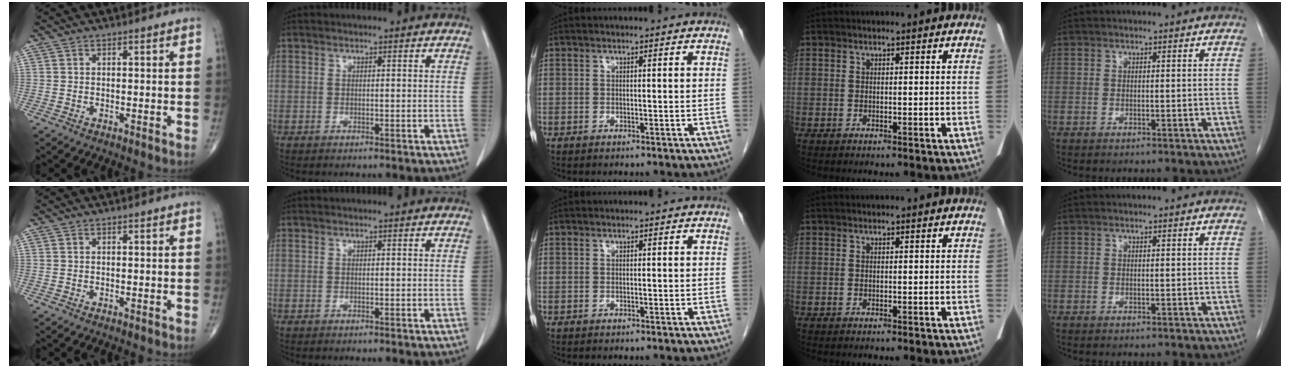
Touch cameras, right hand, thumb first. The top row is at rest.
{}